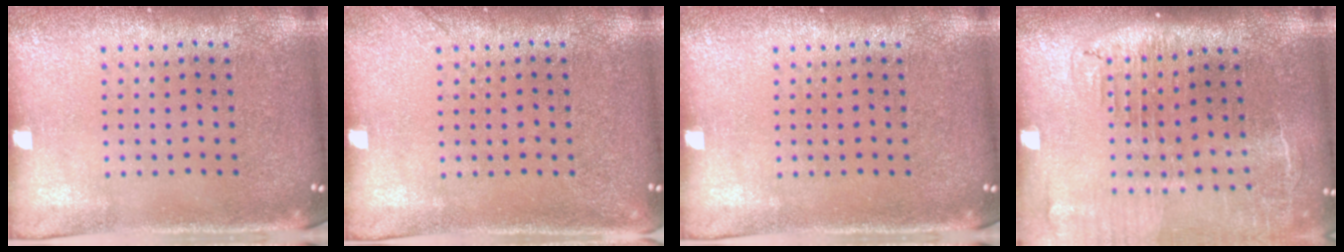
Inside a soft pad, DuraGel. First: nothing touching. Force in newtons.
{"total": 1.1, "press": 1.1, "slide": 0.3}
{"total": 0.0}
{"total": 2.2, "press": 1.8, "slide": 1.3}